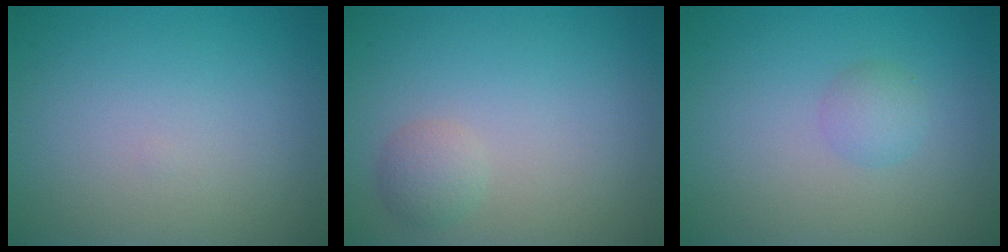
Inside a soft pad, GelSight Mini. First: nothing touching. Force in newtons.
{"total": 1.6, "press": 1.6, "slide": 0.1}
{"total": 1.5, "press": 1.5, "slide": 0.1}